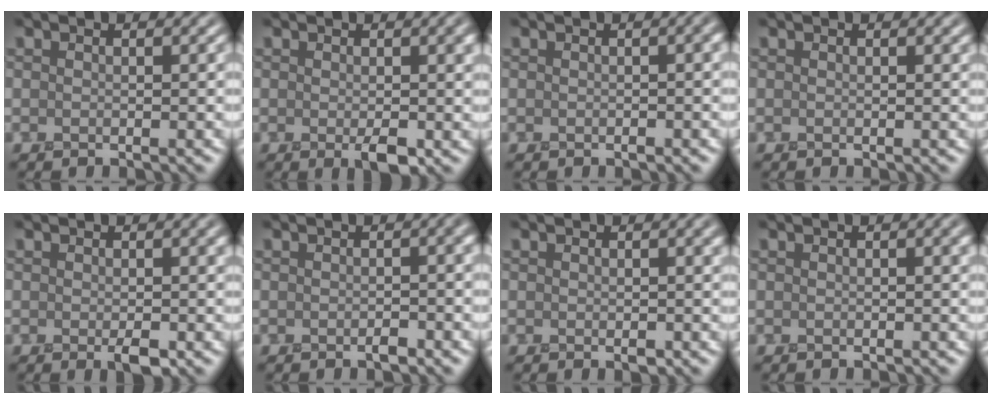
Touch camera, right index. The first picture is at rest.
{"total": 2.7, "force": [-0.4, 0.8, 2.6], "torque": [-0.046, -0.003, -0.005]}
{"total": 2.0, "force": [-0.3, 0.7, 1.8], "torque": [-0.018, 0.003, -0.003]}
{"total": 0.0}
{"total": 1.8, "force": [-0.5, 0.4, 1.6], "torque": [-0.034, -0.002, -0.008]}
{"total": 1.9, "force": [-0.7, 0.5, 1.7], "torque": [-0.029, -0.001, -0.014]}
{"total": 1.0, "force": [-0.1, 0.2, 0.9], "torque": [-0.019, 0.000, -0.001]}
{"total": 1.1, "force": [0.2, 0.3, 1.0], "torque": [-0.012, 0.007, 0.000]}